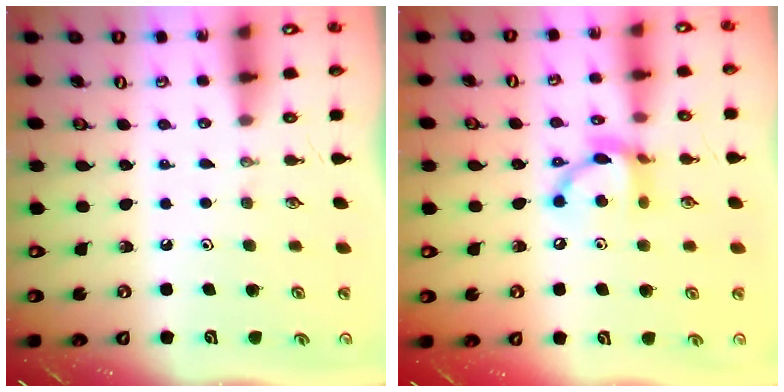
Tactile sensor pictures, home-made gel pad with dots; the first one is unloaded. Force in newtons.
{"total": 12.6, "press": 12.6, "slide": 1.1}